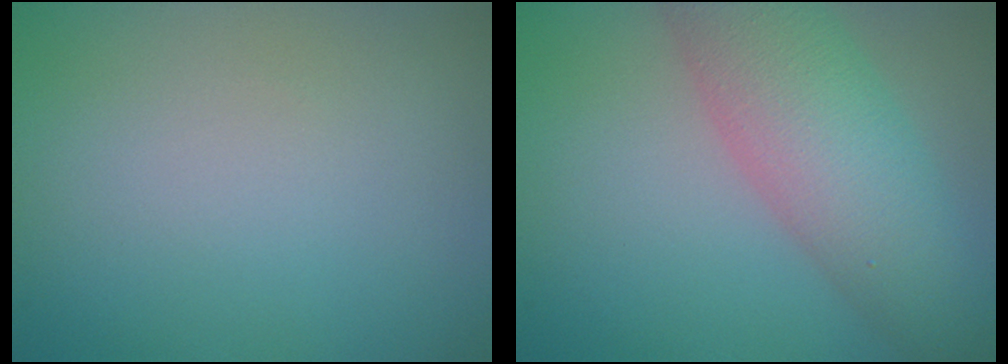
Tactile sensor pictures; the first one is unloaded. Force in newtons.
{"total": 8.1, "press": 8.1, "slide": 0.0}